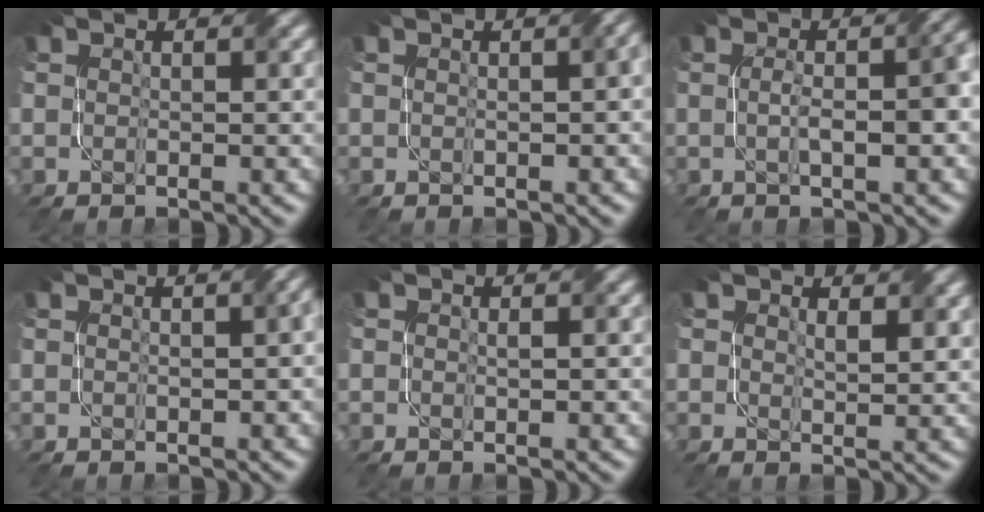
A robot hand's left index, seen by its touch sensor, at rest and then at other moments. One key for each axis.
{"total": 2.0, "fx": 0.4, "fy": 0.6, "fz": 1.9, "tx": -0.016, "ty": 0.006, "tz": 0.002}
{"total": 4.5, "fx": -0.3, "fy": 1.2, "fz": 4.3, "tx": -0.056, "ty": 0.009, "tz": -0.002}
{"total": 1.8, "fx": 0.2, "fy": 0.5, "fz": 1.7, "tx": -0.017, "ty": 0.003, "tz": 0.002}
{"total": 0.6, "fx": 0.0, "fy": 0.2, "fz": 0.5, "tx": -0.007, "ty": -0.001, "tz": 0.001}
{"total": 1.8, "fx": 0.9, "fy": 0.9, "fz": 1.2, "tx": -0.019, "ty": -0.006, "tz": 0.020}